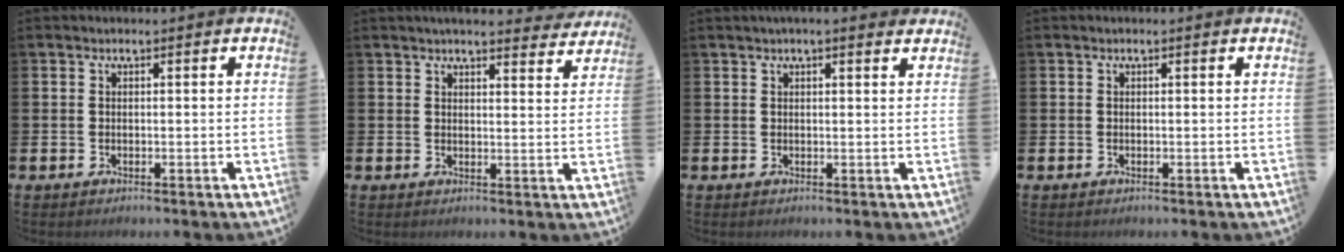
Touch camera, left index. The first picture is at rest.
{"total": 4.5, "force": [4.3, 0.5, 1.0], "torque": [-0.021, -0.018, 0.077]}
{"total": 1.7, "force": [1.6, 0.1, 0.7], "torque": [-0.008, -0.003, 0.027]}
{"total": 0.0}